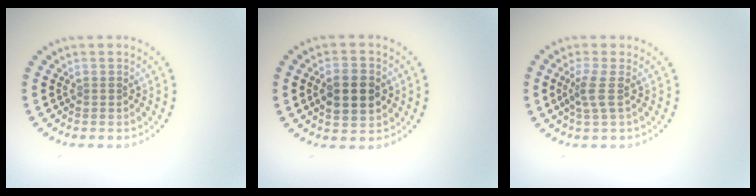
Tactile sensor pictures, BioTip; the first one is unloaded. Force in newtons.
{"total": 4.3, "press": 4.3, "slide": 0.1}
{"total": 1.9, "press": 1.4, "slide": 1.3}